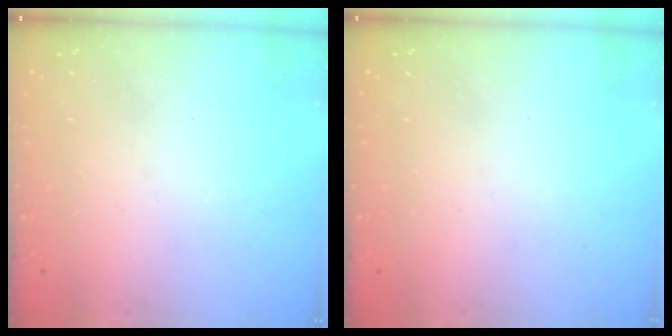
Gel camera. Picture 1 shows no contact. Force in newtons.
{"total": 0.0}